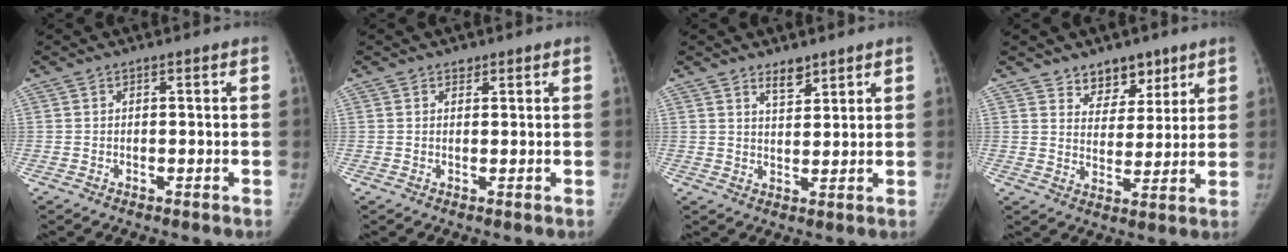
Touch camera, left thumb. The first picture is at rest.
{"total": 1.1, "force": [0.8, 0.7, 0.2], "torque": [0.005, -0.005, 0.009]}
{"total": 3.7, "force": [2.9, 1.6, 1.7], "torque": [-0.012, -0.023, 0.049]}
{"total": 7.5, "force": [5.4, 4.8, 2.0], "torque": [0.011, -0.036, 0.091]}